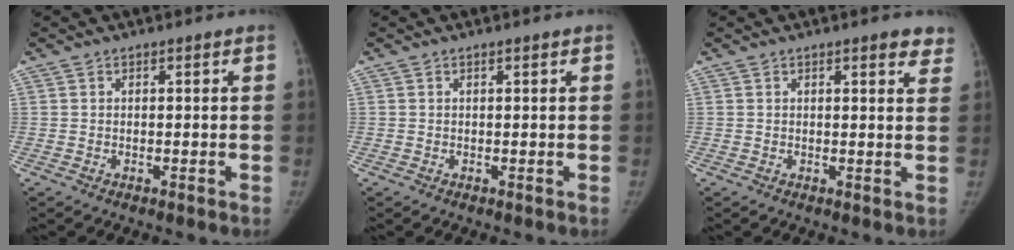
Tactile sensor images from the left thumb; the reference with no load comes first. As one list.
[{"total": 0.0}, {"total": 3.7, "force": [2.8, 1.1, 2.3], "torque": [-0.004, -0.010, 0.026]}]